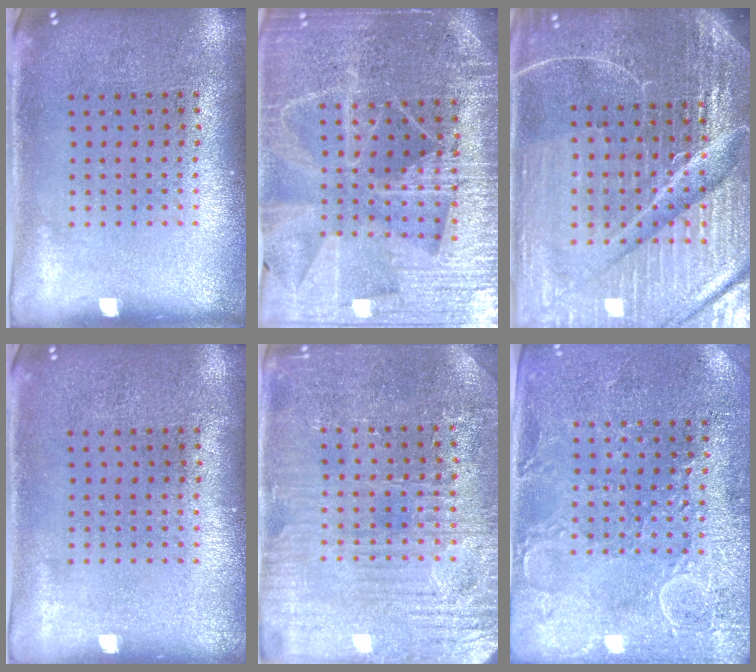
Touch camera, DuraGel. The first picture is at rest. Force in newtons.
{"total": 5.1, "press": 4.6, "slide": 2.2}
{"total": 6.4, "press": 5.7, "slide": 3.0}
{"total": 0.0}
{"total": 3.8, "press": 3.7, "slide": 0.6}
{"total": 2.8, "press": 2.7, "slide": 0.8}